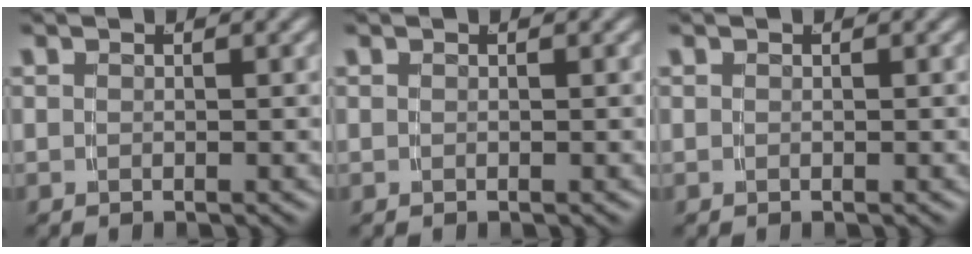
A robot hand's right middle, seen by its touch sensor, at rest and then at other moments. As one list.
[{"total": 0.0}, {"total": 0.0}]